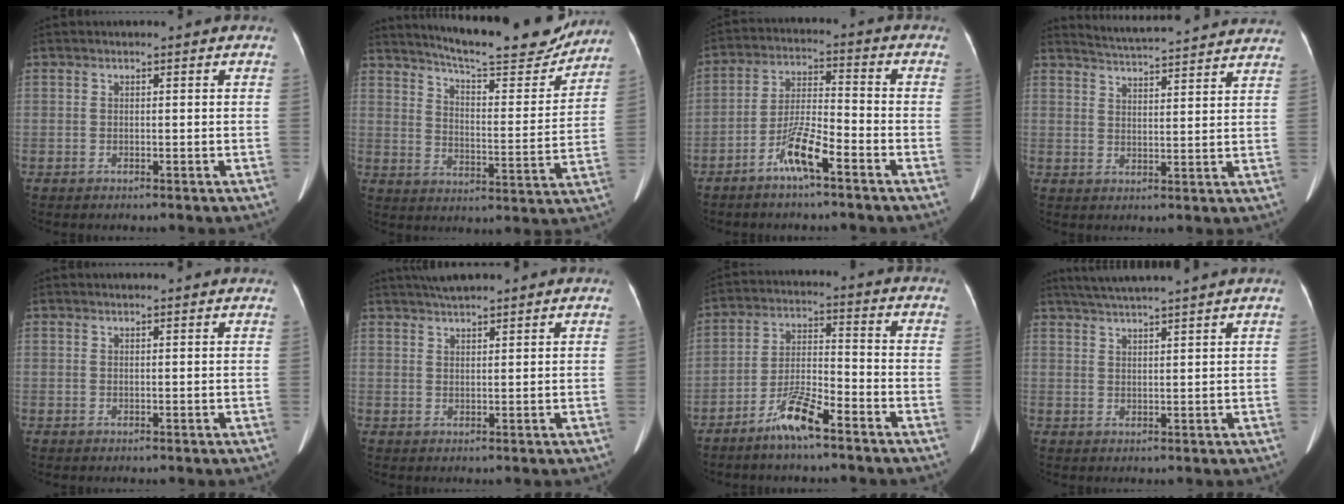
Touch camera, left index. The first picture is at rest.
{"total": 19.3, "force": [17.6, 2.1, 7.5], "torque": [-0.116, -0.036, 0.237]}
{"total": 7.4, "force": [-4.8, 0.7, 5.6], "torque": [-0.119, -0.002, -0.092]}
{"total": 18.2, "force": [17.4, 1.1, 5.0], "torque": [-0.079, -0.009, 0.217]}
{"total": 4.1, "force": [3.9, 0.3, 1.2], "torque": [-0.015, 0.021, 0.041]}
{"total": 4.3, "force": [3.7, 0.5, 1.9], "torque": [-0.033, 0.021, 0.064]}
{"total": 7.6, "force": [-5.6, 0.8, 5.1], "torque": [-0.108, -0.010, -0.107]}
{"total": 8.3, "force": [7.4, -1.3, 3.6], "torque": [-0.062, 0.025, 0.112]}